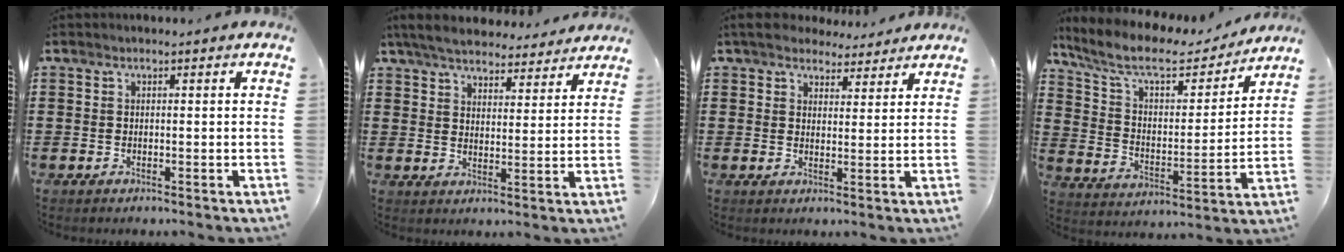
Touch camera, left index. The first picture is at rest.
{"total": 5.9, "force": [5.5, 1.1, 1.6], "torque": [-0.054, -0.021, 0.100]}
{"total": 5.0, "force": [4.4, 1.9, 1.3], "torque": [-0.041, -0.005, 0.083]}
{"total": 9.3, "force": [7.7, 2.3, 4.7], "torque": [-0.123, -0.039, 0.128]}